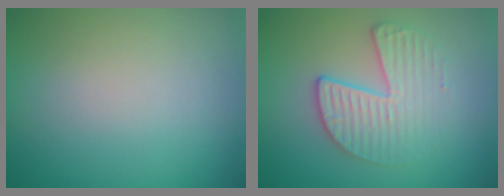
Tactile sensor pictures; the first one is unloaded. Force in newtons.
{"total": 3.3, "press": 2.9, "slide": 1.6}